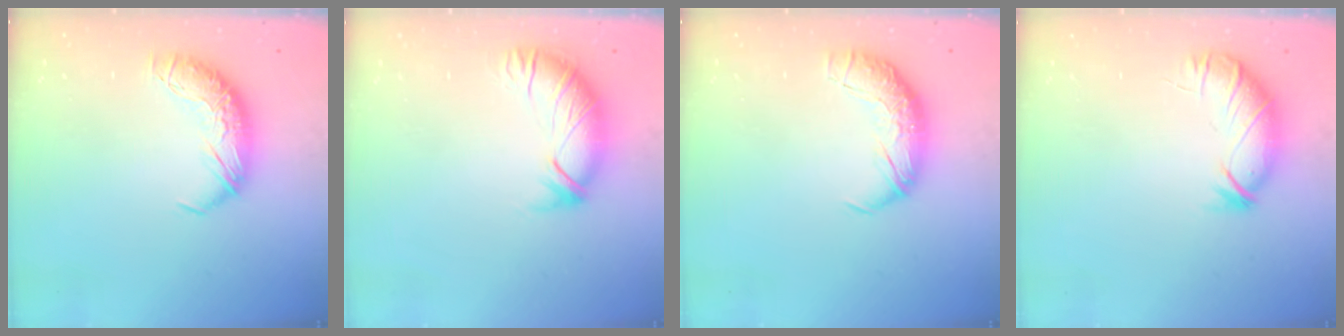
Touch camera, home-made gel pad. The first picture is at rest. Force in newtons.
{"total": 2.3, "press": 1.8, "slide": 1.4}
{"total": 2.3, "press": 1.1, "slide": 2.1}
{"total": 3.7, "press": 3.6, "slide": 0.8}